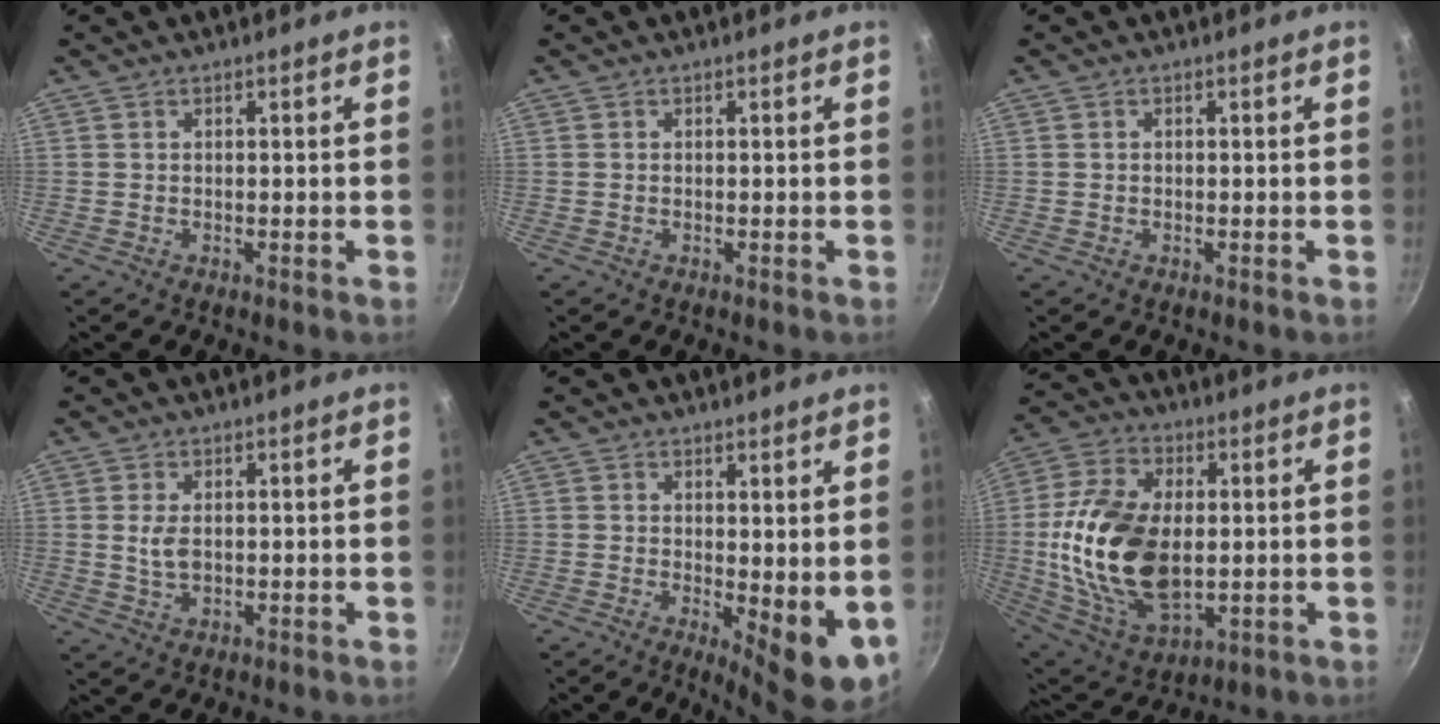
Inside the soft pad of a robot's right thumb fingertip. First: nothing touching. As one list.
[{"total": 0.0}, {"total": 0.5, "force": [0.1, 0.4, 0.3], "torque": [-0.003, 0.004, 0.002]}, {"total": 3.8, "force": [0.4, 2.3, 3.0], "torque": [-0.054, -0.005, 0.009]}, {"total": 7.5, "force": [0.8, 2.9, 6.9], "torque": [-0.082, -0.017, 0.018]}, {"total": 22.2, "force": [0.1, 13.3, 17.8], "torque": [-0.333, 0.002, 0.008]}]